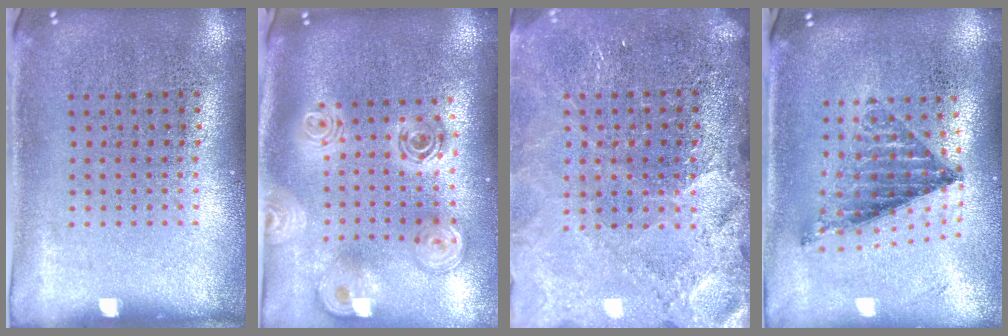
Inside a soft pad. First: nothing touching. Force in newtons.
{"total": 2.6, "press": 2.0, "slide": 1.7}
{"total": 3.4, "press": 3.1, "slide": 1.4}
{"total": 0.8, "press": 0.8, "slide": 0.2}